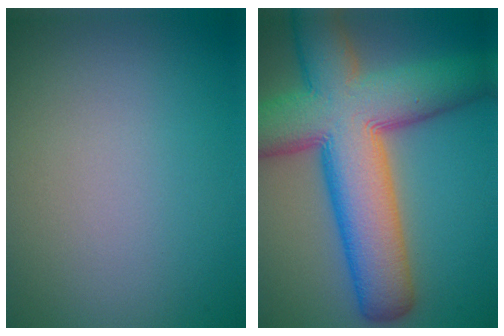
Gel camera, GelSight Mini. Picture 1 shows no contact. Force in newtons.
{"total": 13.6, "press": 13.5, "slide": 0.6}